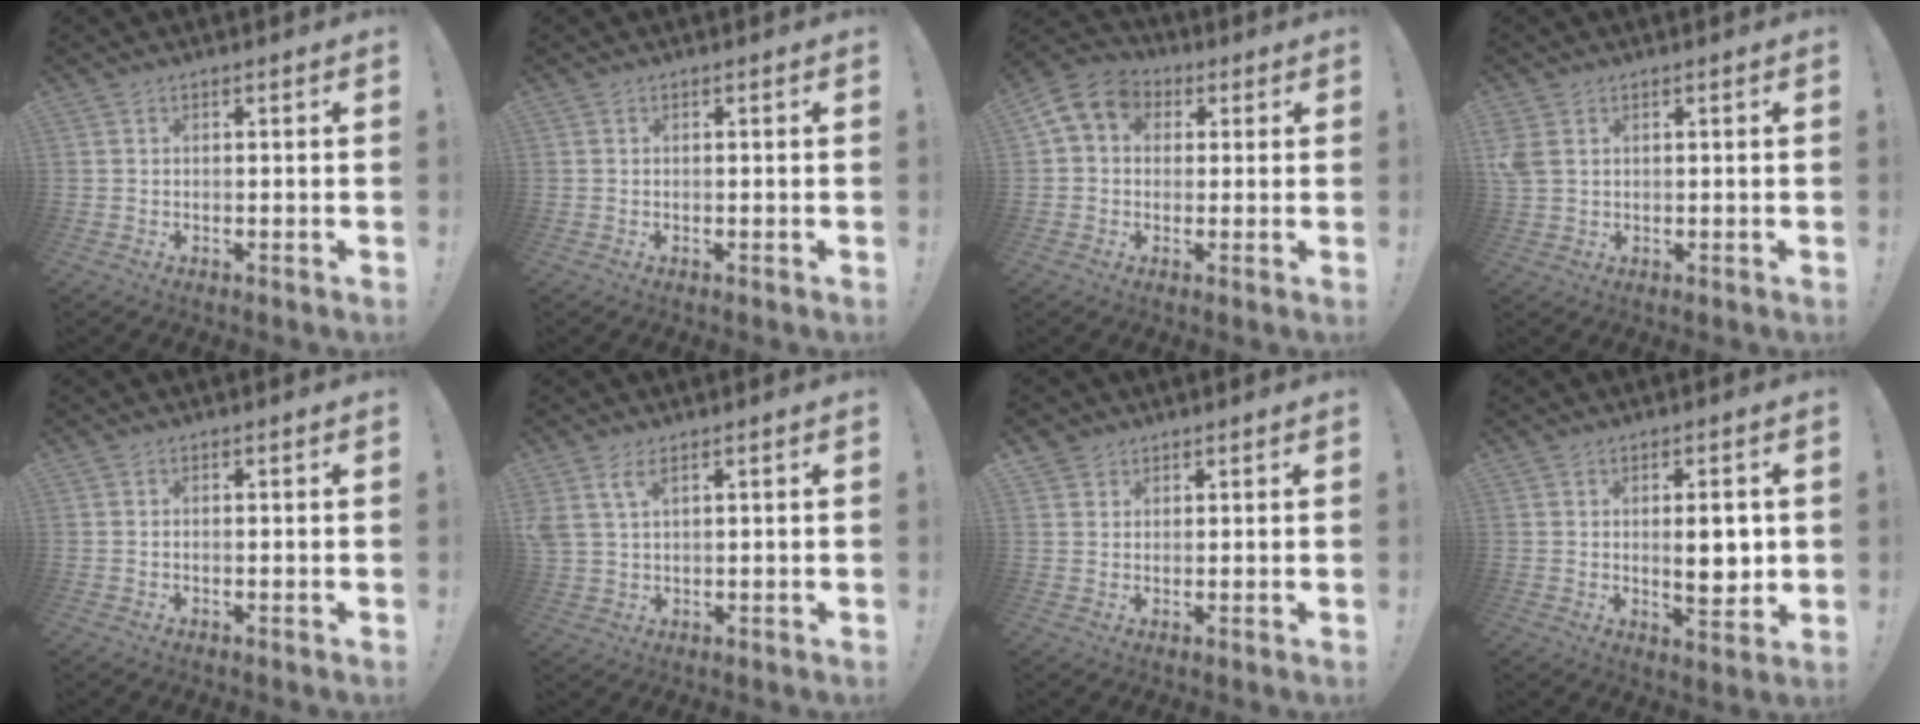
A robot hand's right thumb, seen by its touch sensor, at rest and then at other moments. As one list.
[{"total": 0.0}, {"total": 8.6, "force": [2.2, 7.0, 4.5], "torque": [-0.068, 0.002, 0.047]}, {"total": 4.1, "force": [1.4, 2.9, 2.5], "torque": [-0.058, -0.003, 0.028]}, {"total": 0.0}, {"total": 4.7, "force": [2.6, 1.8, 3.4], "torque": [-0.072, -0.007, 0.047]}, {"total": 2.7, "force": [2.0, 1.9, 0.1], "torque": [0.007, -0.011, 0.034]}, {"total": 7.7, "force": [0.5, 2.9, 7.1], "torque": [-0.088, -0.008, 0.004]}]